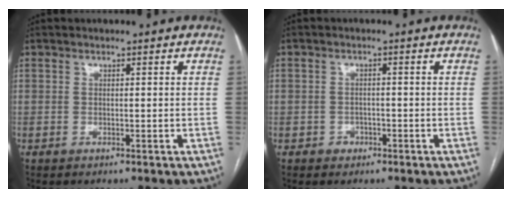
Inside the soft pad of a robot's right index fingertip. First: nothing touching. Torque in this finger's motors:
{"motor_torque": [-0.43, 0.10, -1.06, -0.21]}